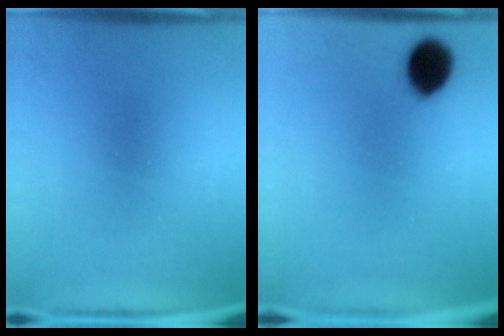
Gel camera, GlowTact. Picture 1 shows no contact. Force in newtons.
{"total": 9.1}